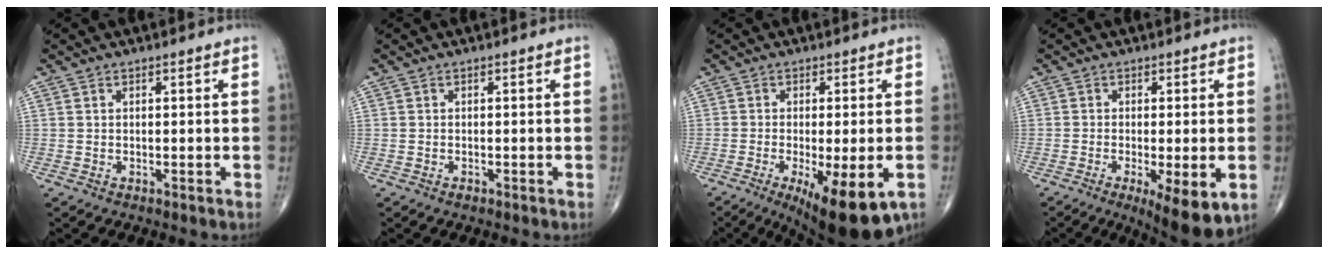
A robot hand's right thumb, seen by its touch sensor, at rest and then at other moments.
{"total": 0.6, "force": [-0.4, 0.4, 0.3], "torque": [-0.003, 0.000, -0.008]}
{"total": 13.6, "force": [-5.7, 4.1, 11.7], "torque": [-0.156, -0.015, -0.078]}
{"total": 10.1, "force": [-3.6, 2.9, 9.0], "torque": [-0.131, -0.018, -0.053]}